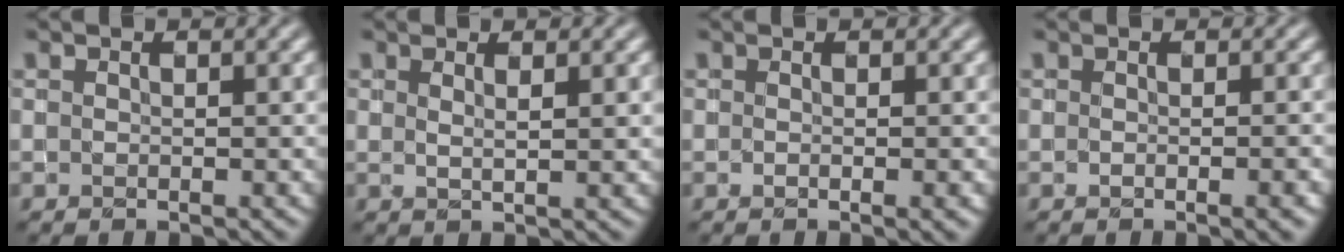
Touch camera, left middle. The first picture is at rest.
{"total": 1.5, "force": [0.8, 0.4, 1.2], "torque": [-0.017, -0.001, 0.014]}
{"total": 1.3, "force": [-0.1, 0.3, 1.2], "torque": [-0.019, -0.006, 0.000]}
{"total": 2.2, "force": [-0.4, 0.8, 2.0], "torque": [-0.015, -0.004, 0.002]}